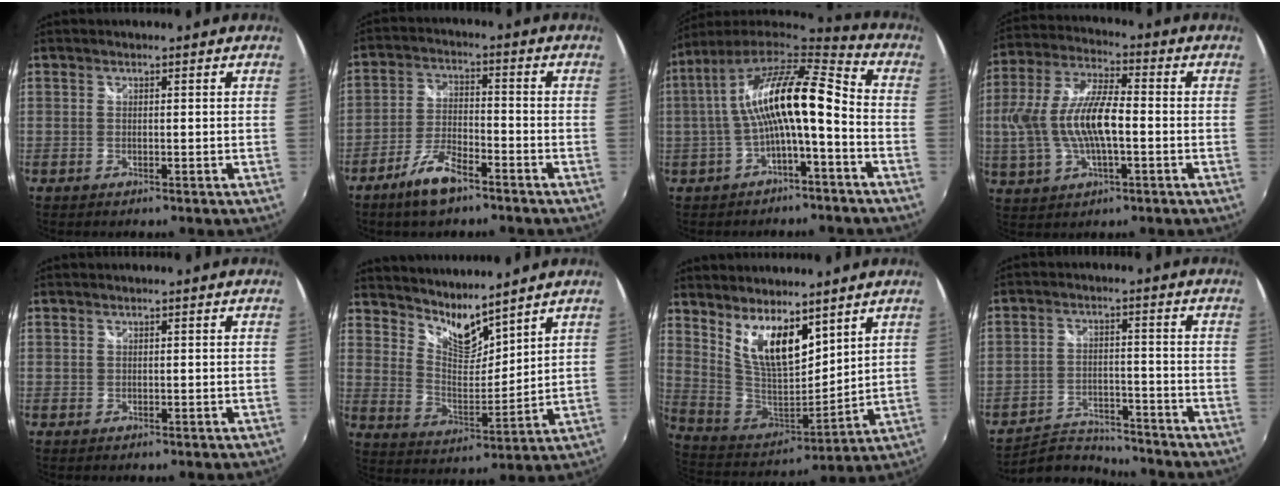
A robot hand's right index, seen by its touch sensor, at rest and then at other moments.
{"total": 8.1, "force": [-5.8, 2.6, 5.1], "torque": [-0.113, -0.001, -0.107]}
{"total": 15.9, "force": [-0.9, 3.7, 15.4], "torque": [-0.283, 0.018, -0.019]}
{"total": 14.0, "force": [-1.5, 5.6, 12.7], "torque": [-0.262, 0.006, -0.025]}
{"total": 0.0}
{"total": 9.0, "force": [8.0, 1.8, 3.7], "torque": [-0.059, -0.012, 0.149]}
{"total": 14.0, "force": [8.3, 5.8, 9.8], "torque": [-0.176, -0.011, 0.170]}
{"total": 8.0, "force": [-7.6, 2.3, 0.5], "torque": [-0.034, 0.006, -0.127]}